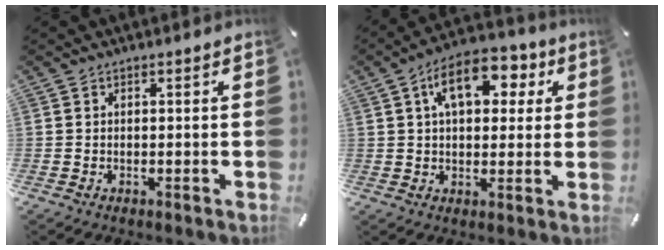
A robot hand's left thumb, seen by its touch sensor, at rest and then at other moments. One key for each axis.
{"total": 12.2, "fx": 4.7, "fy": 7.2, "fz": 8.7, "tx": -0.121, "ty": -0.005, "tz": 0.076}